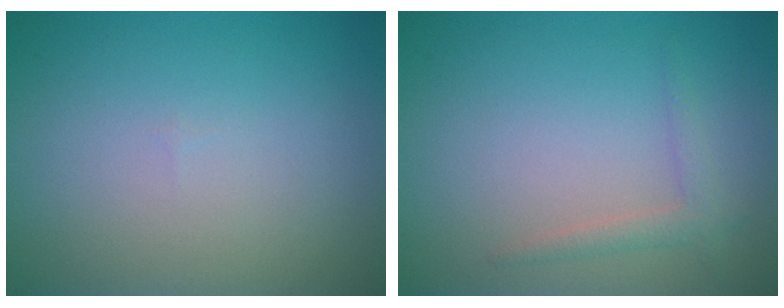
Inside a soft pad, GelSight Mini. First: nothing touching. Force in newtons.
{"total": 1.5, "press": 1.4, "slide": 0.1}